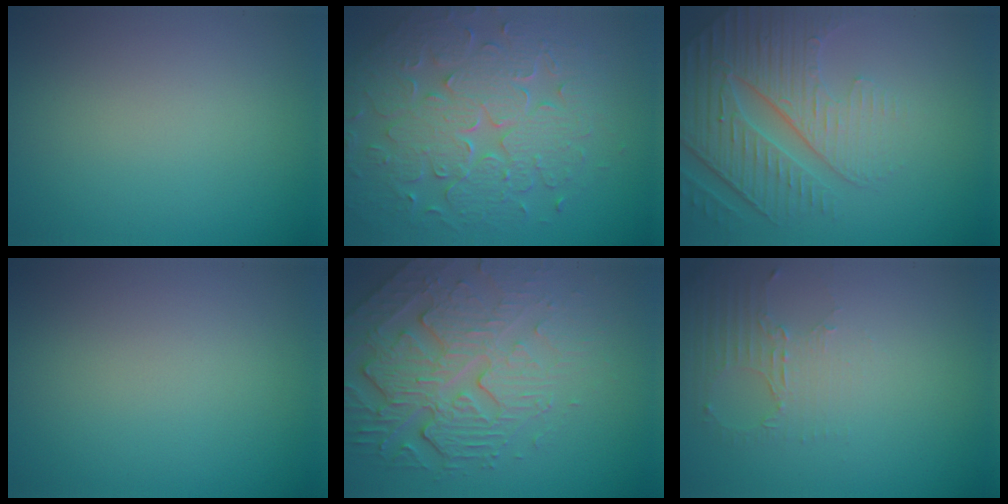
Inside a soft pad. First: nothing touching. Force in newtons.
{"total": 8.7, "press": 6.3, "slide": 6.1}
{"total": 6.6, "press": 5.2, "slide": 4.1}
{"total": 0.0}
{"total": 5.8, "press": 5.0, "slide": 2.9}
{"total": 2.7, "press": 1.9, "slide": 1.9}